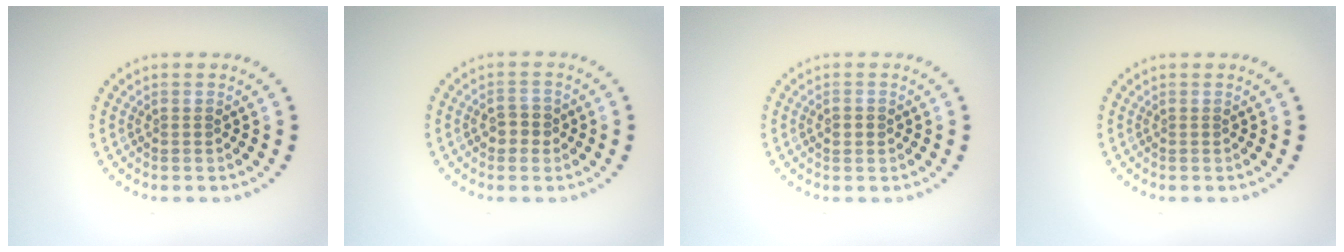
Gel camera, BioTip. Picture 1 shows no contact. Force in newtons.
{"total": 1.9, "press": 1.9, "slide": 0.2}
{"total": 1.4, "press": 1.4, "slide": 0.0}
{"total": 0.0}